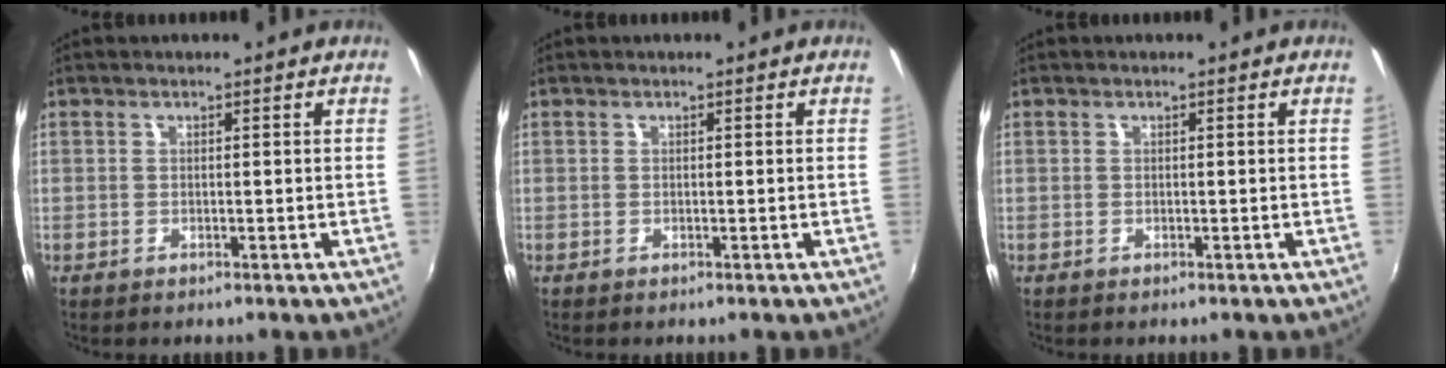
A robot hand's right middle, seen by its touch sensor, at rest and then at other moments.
{"total": 0.0}
{"total": 0.0}